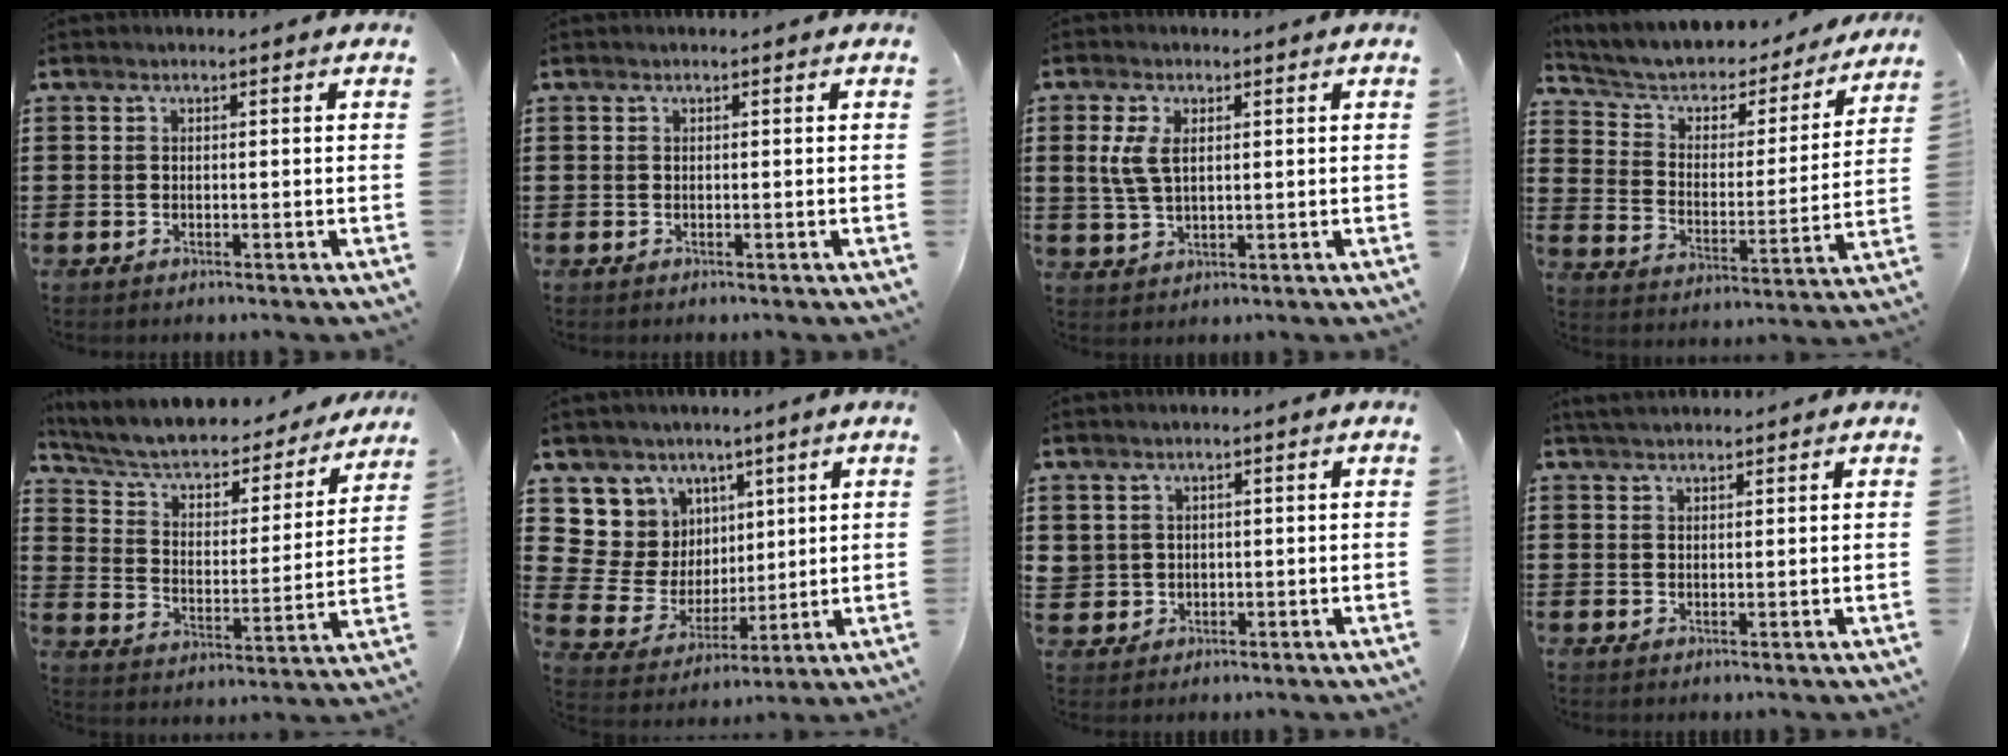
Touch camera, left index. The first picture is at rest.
{"total": 0.0}
{"total": 4.6, "force": [1.3, 2.3, 3.8], "torque": [-0.098, 0.003, 0.018]}
{"total": 4.0, "force": [3.1, 2.4, 1.1], "torque": [-0.048, -0.028, 0.043]}
{"total": 5.4, "force": [4.2, 2.5, 2.3], "torque": [-0.070, -0.033, 0.066]}
{"total": 8.7, "force": [4.3, 7.6, 0.4], "torque": [-0.053, -0.034, 0.091]}
{"total": 1.8, "force": [0.9, 1.6, 0.0], "torque": [-0.010, 0.007, 0.016]}
{"total": 2.3, "force": [2.1, 0.5, 0.7], "torque": [-0.020, 0.004, 0.041]}